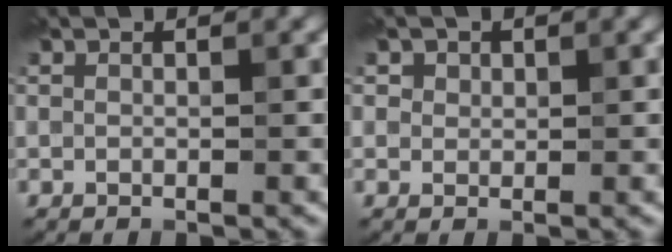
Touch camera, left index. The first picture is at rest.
{"total": 1.1, "force": [0.6, 0.9, 0.2], "torque": [0.002, 0.000, 0.005]}